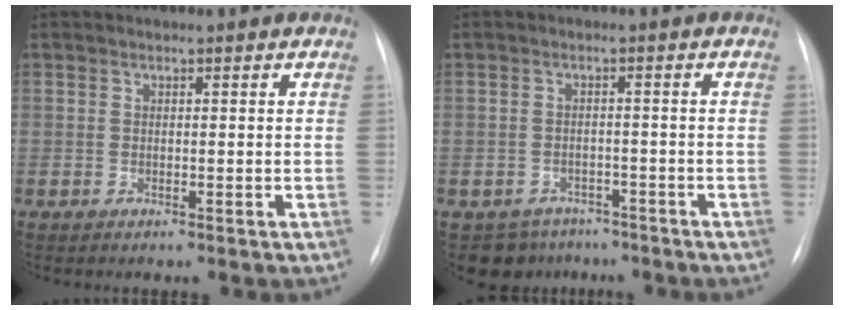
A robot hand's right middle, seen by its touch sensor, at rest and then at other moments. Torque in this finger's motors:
{"motor_torque": [0.02, -0.04, -0.07, -0.01]}